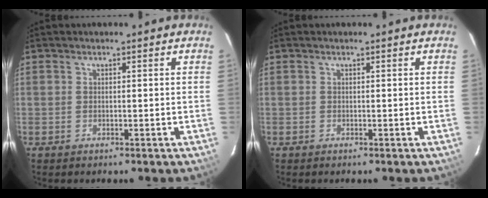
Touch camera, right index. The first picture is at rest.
{"total": 0.0}